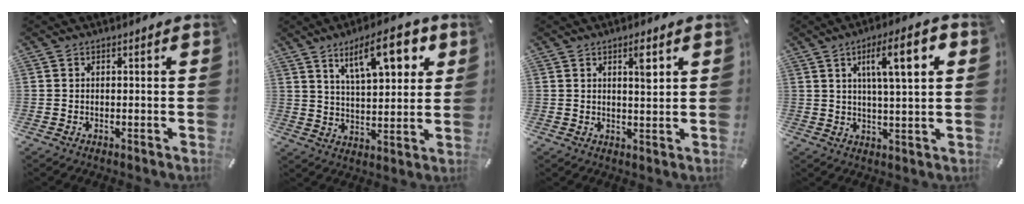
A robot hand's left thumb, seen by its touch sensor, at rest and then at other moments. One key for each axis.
{"total": 14.4, "fx": 7.6, "fy": 5.9, "fz": 10.7, "tx": -0.156, "ty": -0.025, "tz": 0.123}
{"total": 4.3, "fx": 2.0, "fy": 1.1, "fz": 3.7, "tx": -0.055, "ty": -0.007, "tz": 0.026}
{"total": 12.4, "fx": 4.5, "fy": 2.7, "fz": 11.2, "tx": -0.187, "ty": 0.000, "tz": 0.066}